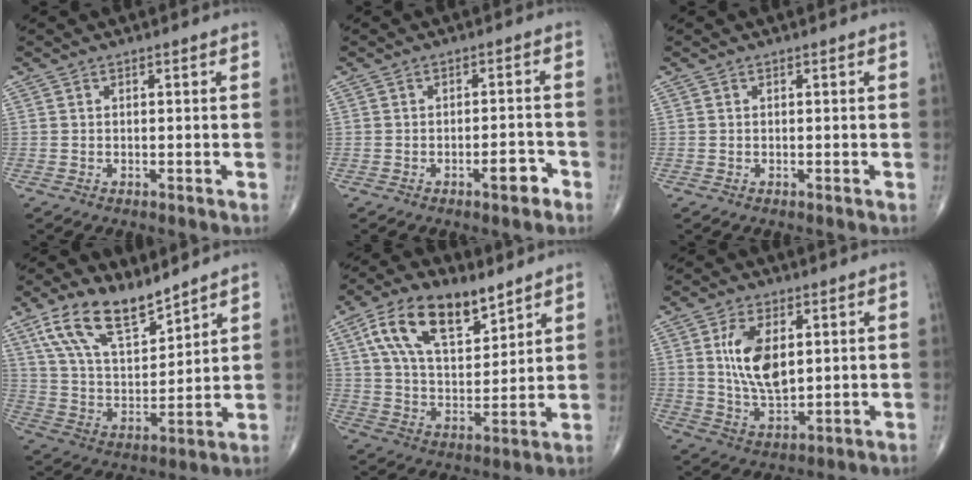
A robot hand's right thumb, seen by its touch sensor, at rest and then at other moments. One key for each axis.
{"total": 3.8, "fx": -2.1, "fy": 1.3, "fz": 2.9, "tx": -0.032, "ty": 0.014, "tz": -0.030}
{"total": 0.0}
{"total": 14.6, "fx": 10.1, "fy": 5.8, "fz": 8.7, "tx": -0.141, "ty": -0.051, "tz": 0.204}
{"total": 17.3, "fx": 9.2, "fy": 8.6, "fz": 11.9, "tx": -0.183, "ty": -0.031, "tz": 0.170}
{"total": 11.2, "fx": 2.6, "fy": 5.9, "fz": 9.1, "tx": -0.162, "ty": -0.017, "tz": 0.055}